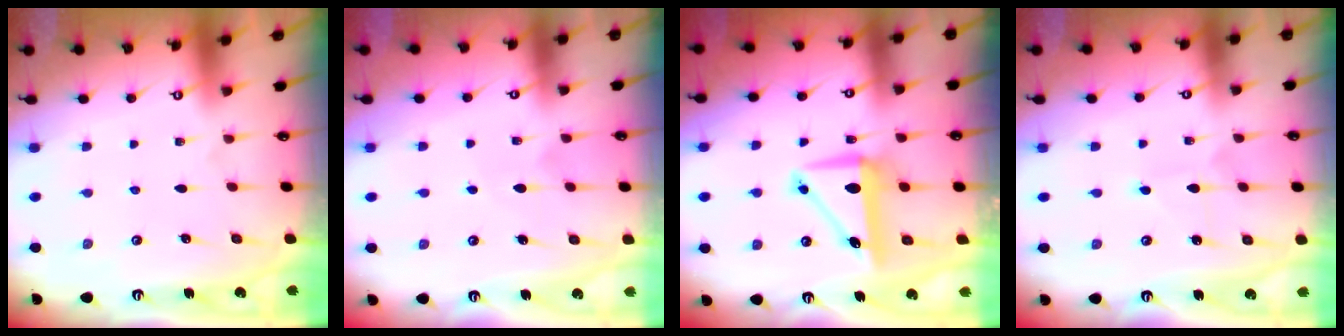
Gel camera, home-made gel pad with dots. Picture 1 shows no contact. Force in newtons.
{"total": 4.9, "press": 4.9, "slide": 0.6}
{"total": 8.2, "press": 8.0, "slide": 1.8}
{"total": 4.9, "press": 4.9, "slide": 0.5}